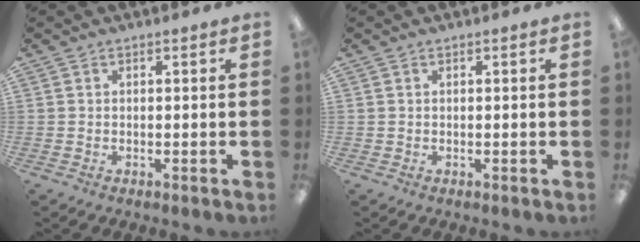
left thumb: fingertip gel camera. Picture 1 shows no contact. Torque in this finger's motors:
{"motor_torque": [-0.11, 0.14, 0.14, -0.02, 0.00]}